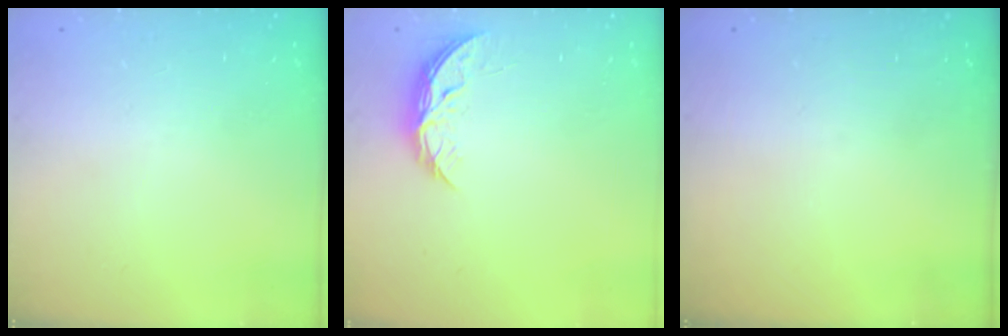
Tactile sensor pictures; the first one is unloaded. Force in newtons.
{"total": 5.4, "press": 5.4, "slide": 0.5}
{"total": 0.0}